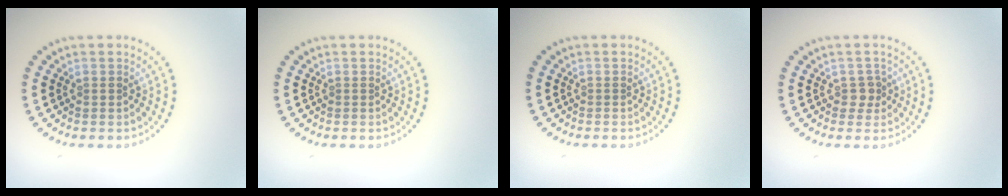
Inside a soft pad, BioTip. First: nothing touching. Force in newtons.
{"total": 0.0}
{"total": 0.0}
{"total": 1.5, "press": 1.2, "slide": 0.8}